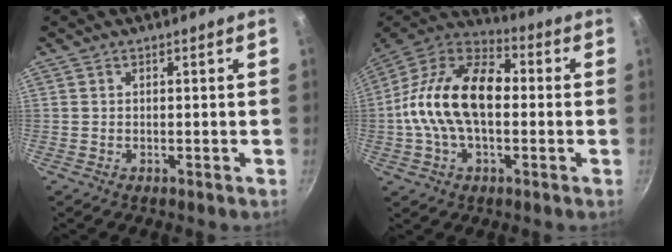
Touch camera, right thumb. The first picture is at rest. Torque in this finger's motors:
{"motor_torque": [1.43, 3.58, 1.68, -1.01, 0.25]}